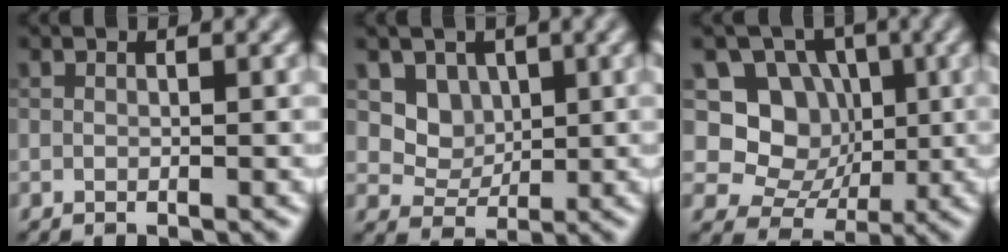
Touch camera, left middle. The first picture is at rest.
{"total": 3.2, "force": [1.2, 2.6, 1.3], "torque": [-0.030, -0.020, 0.035]}
{"total": 7.0, "force": [1.4, 6.2, 2.9], "torque": [-0.033, 0.002, 0.004]}